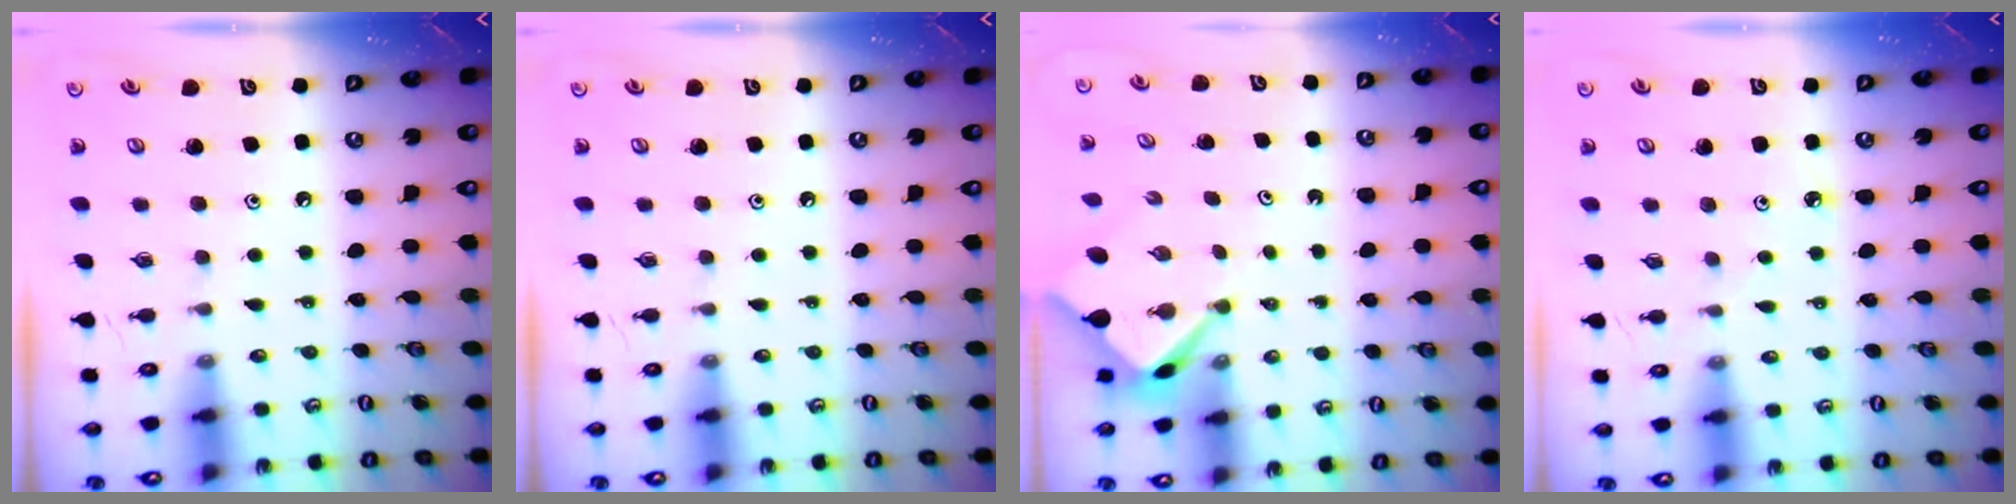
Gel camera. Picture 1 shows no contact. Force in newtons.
{"total": 0.0}
{"total": 2.8, "press": 2.8, "slide": 0.3}
{"total": 1.8, "press": 1.8, "slide": 0.2}